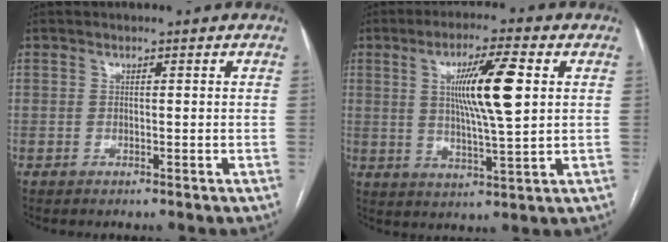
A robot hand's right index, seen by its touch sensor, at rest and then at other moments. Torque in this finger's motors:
{"motor_torque": [1.25, 0.89, 0.31, 0.15]}